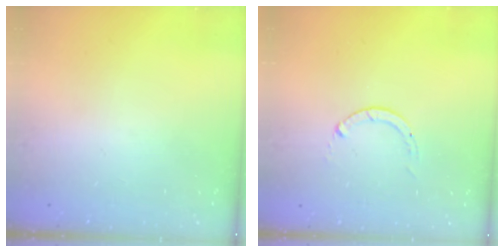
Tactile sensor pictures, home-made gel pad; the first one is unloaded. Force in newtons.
{"total": 0.0}